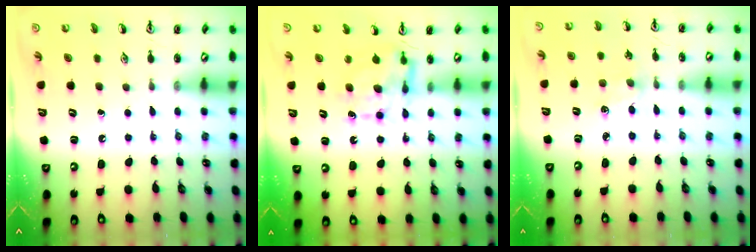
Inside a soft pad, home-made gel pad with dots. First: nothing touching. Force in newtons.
{"total": 6.9, "press": 6.9, "slide": 0.2}
{"total": 1.4, "press": 1.3, "slide": 0.3}